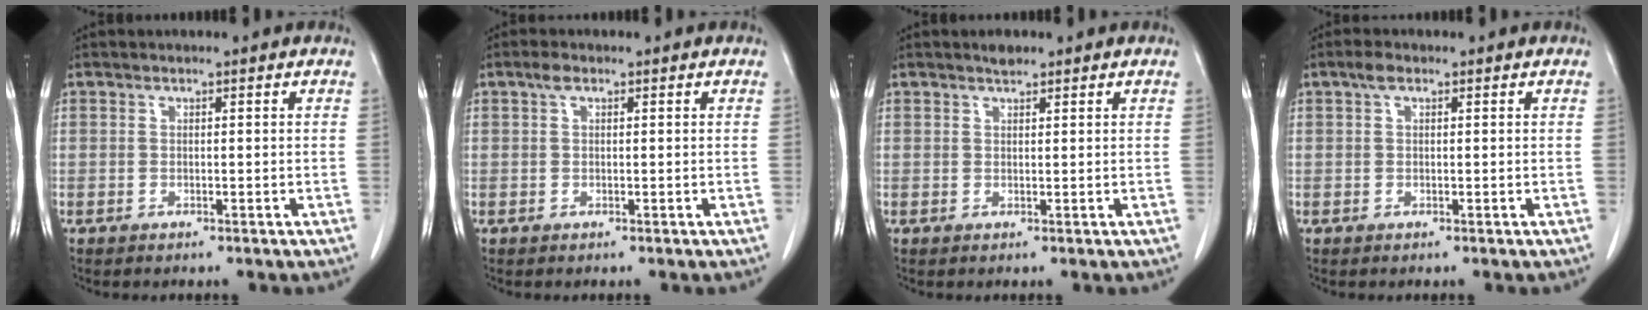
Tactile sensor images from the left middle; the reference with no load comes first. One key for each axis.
{"total": 1.3, "fx": 0.7, "fy": 0.5, "fz": 0.9, "tx": -0.019, "ty": 0.010, "tz": 0.012}
{"total": 1.4, "fx": 1.2, "fy": 0.4, "fz": 0.6, "tx": -0.018, "ty": 0.002, "tz": 0.022}
{"total": 1.5, "fx": 0.8, "fy": 0.6, "fz": 1.0, "tx": -0.022, "ty": 0.012, "tz": 0.014}